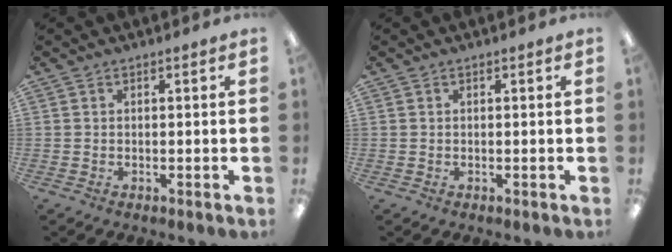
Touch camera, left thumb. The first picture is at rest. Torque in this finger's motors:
{"motor_torque": [0.04, 0.01, 0.24, -0.13, 0.03]}